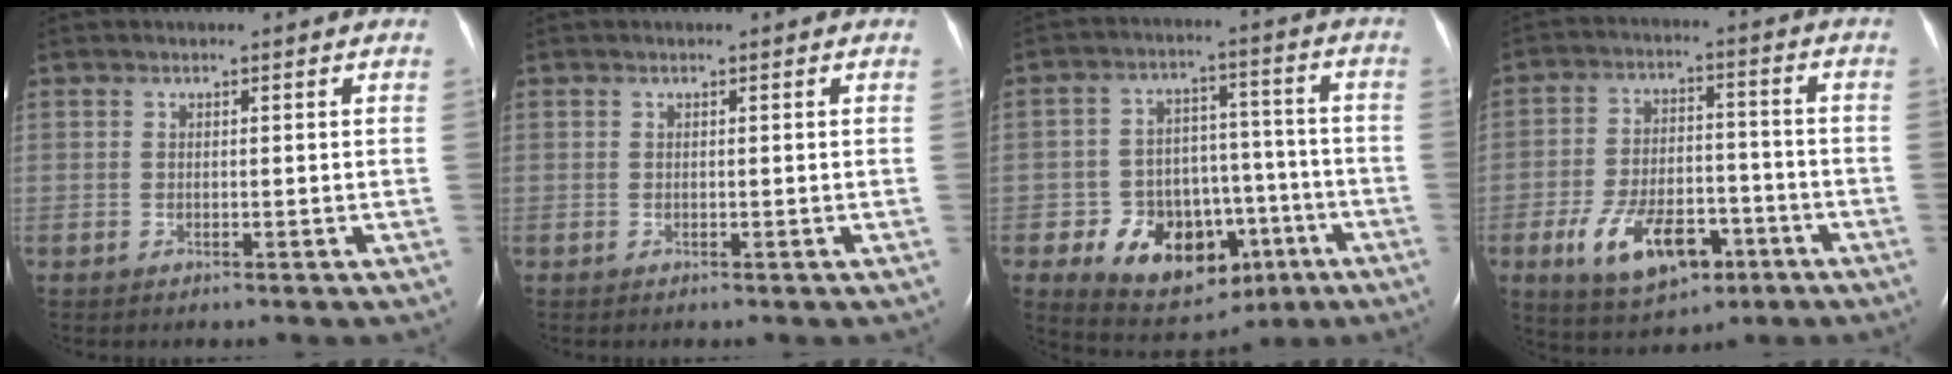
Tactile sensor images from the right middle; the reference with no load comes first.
{"total": 0.0}
{"total": 13.8, "force": [-6.1, 9.2, 8.2], "torque": [-0.123, 0.029, -0.080]}
{"total": 12.2, "force": [-5.7, 6.3, 8.8], "torque": [-0.162, 0.004, -0.089]}